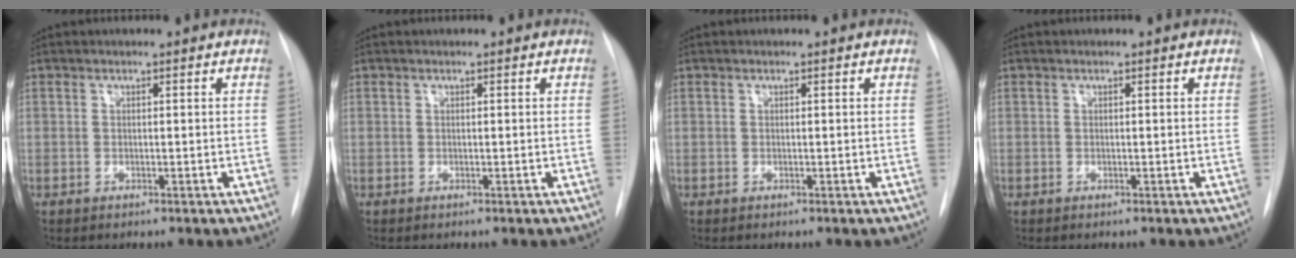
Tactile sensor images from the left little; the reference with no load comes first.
{"total": 0.0}
{"total": 0.0}
{"total": 0.0}